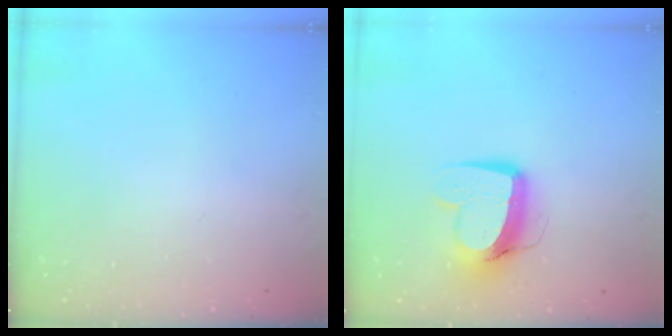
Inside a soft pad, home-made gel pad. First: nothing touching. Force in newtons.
{"total": 11.6, "press": 11.5, "slide": 1.3}